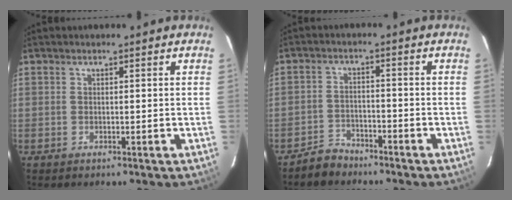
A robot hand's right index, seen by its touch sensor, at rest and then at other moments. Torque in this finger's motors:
{"motor_torque": [-0.10, -0.11, -0.35, -0.19]}